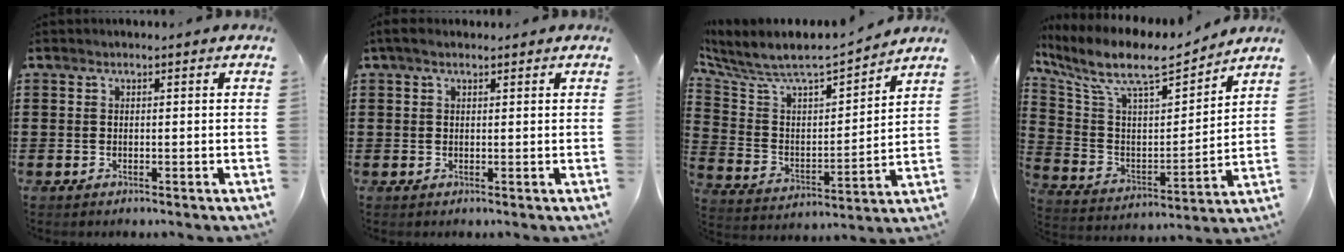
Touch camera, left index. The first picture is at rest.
{"total": 1.5, "force": [0.8, 0.6, 1.1], "torque": [-0.023, 0.004, 0.015]}
{"total": 6.6, "force": [5.8, 1.5, 2.7], "torque": [-0.085, -0.052, 0.093]}
{"total": 9.9, "force": [7.8, 2.6, 5.5], "torque": [-0.134, -0.048, 0.129]}